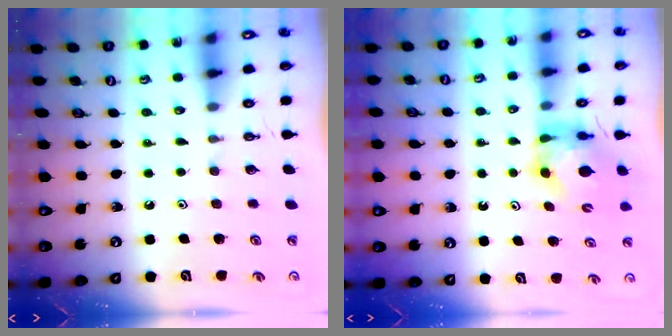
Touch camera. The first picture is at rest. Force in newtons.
{"total": 6.0, "press": 6.0, "slide": 0.4}